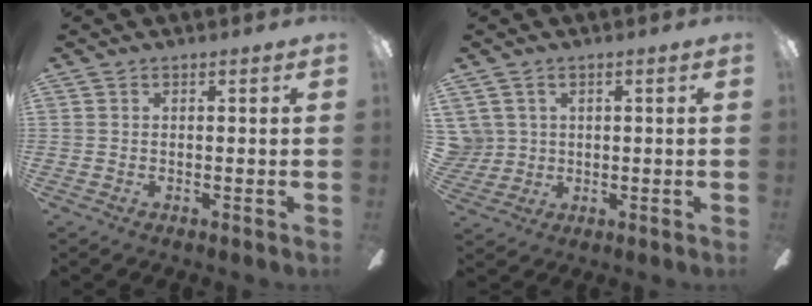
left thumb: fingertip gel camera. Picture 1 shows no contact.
{"total": 4.2, "force": [1.5, 4.0, 0.2], "torque": [-0.028, 0.008, 0.028]}